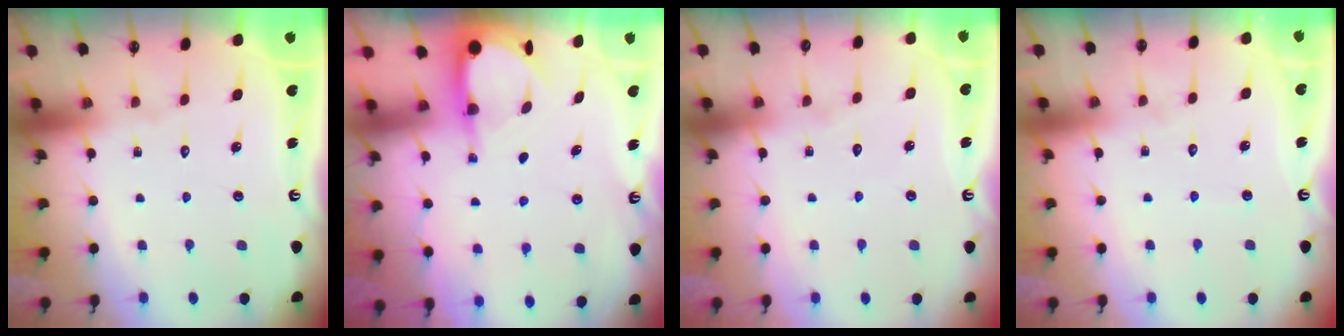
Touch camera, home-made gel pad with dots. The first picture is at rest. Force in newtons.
{"total": 3.9, "press": 3.9, "slide": 0.3}
{"total": 3.9, "press": 3.9, "slide": 0.3}
{"total": 2.3, "press": 2.3, "slide": 0.3}